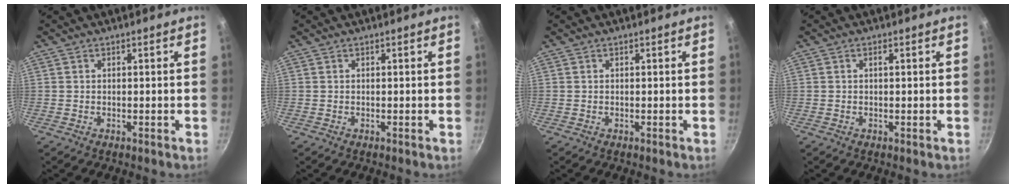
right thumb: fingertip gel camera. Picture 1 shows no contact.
{"total": 0.0}
{"total": 0.0}
{"total": 0.8, "force": [0.2, 0.2, 0.7], "torque": [-0.014, 0.001, 0.003]}